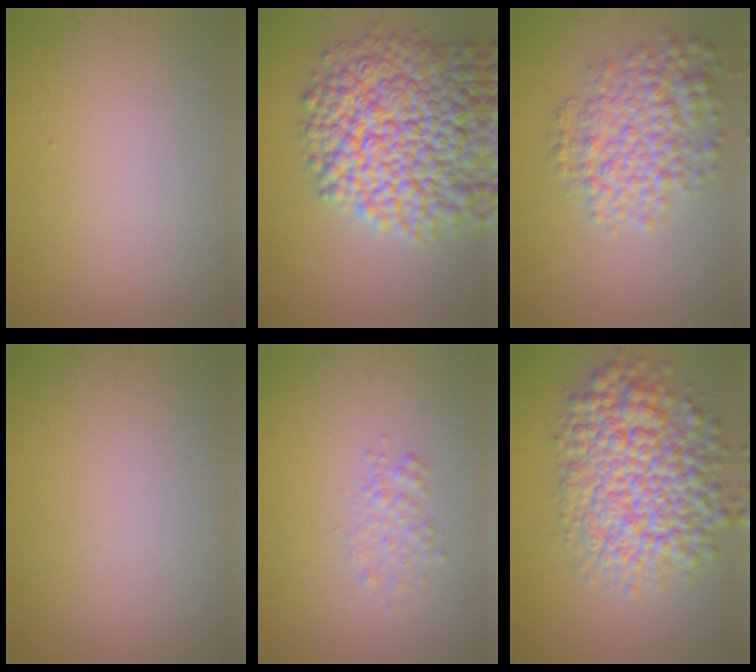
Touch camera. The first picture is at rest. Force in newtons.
{"total": 14.7, "press": 14.7, "slide": 0.6}
{"total": 5.5, "press": 5.5, "slide": 0.1}
{"total": 0.0}
{"total": 1.6, "press": 1.6, "slide": 0.1}
{"total": 10.3, "press": 10.3, "slide": 0.4}